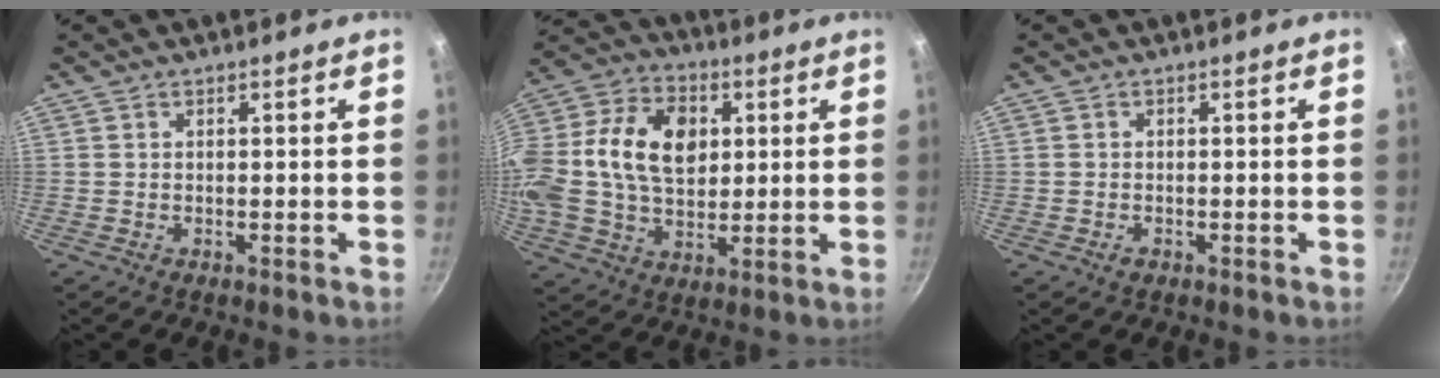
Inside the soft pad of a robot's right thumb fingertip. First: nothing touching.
{"total": 22.7, "force": [3.5, 15.7, 16.0], "torque": [-0.310, 0.028, 0.052]}
{"total": 1.1, "force": [-0.6, 0.7, 0.5], "torque": [-0.008, 0.000, -0.011]}